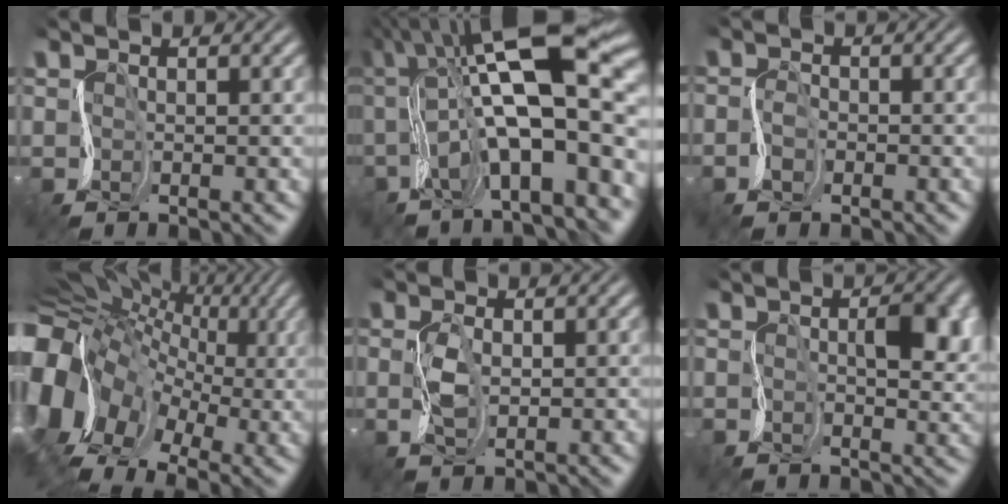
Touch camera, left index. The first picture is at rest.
{"total": 16.2, "force": [0.8, 5.7, 15.2], "torque": [-0.266, 0.034, 0.024]}
{"total": 1.0, "force": [-0.9, 0.4, 0.1], "torque": [-0.016, 0.007, -0.026]}
{"total": 16.8, "force": [-0.9, 13.5, 9.8], "torque": [-0.204, 0.009, -0.003]}
{"total": 1.0, "force": [0.2, 0.6, 0.7], "torque": [-0.042, 0.006, 0.004]}
{"total": 4.0, "force": [0.9, 1.9, 3.4], "torque": [-0.062, 0.007, 0.010]}